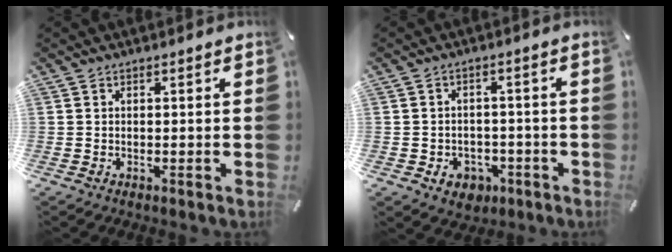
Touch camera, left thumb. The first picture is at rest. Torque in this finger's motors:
{"motor_torque": [-0.19, 0.69, 0.02, 0.01, 0.00]}